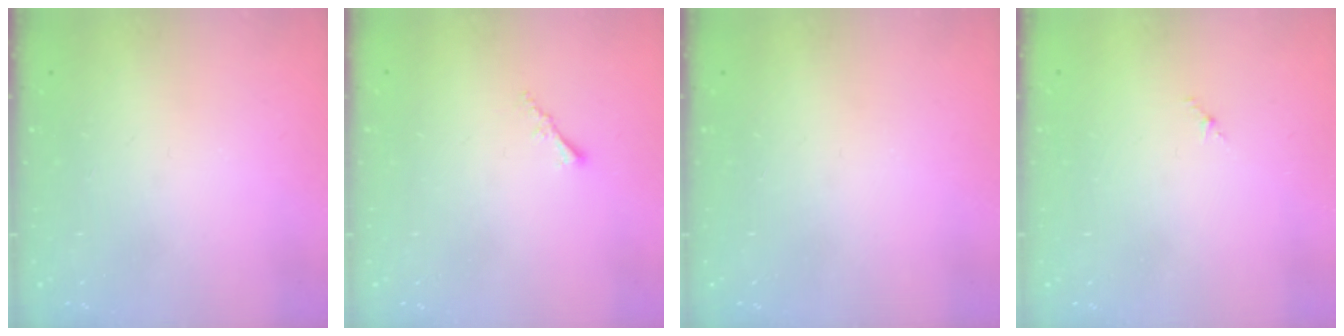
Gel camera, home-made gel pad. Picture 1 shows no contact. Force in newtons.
{"total": 1.5, "press": 1.5, "slide": 0.4}
{"total": 0.0}
{"total": 1.2, "press": 1.1, "slide": 0.6}